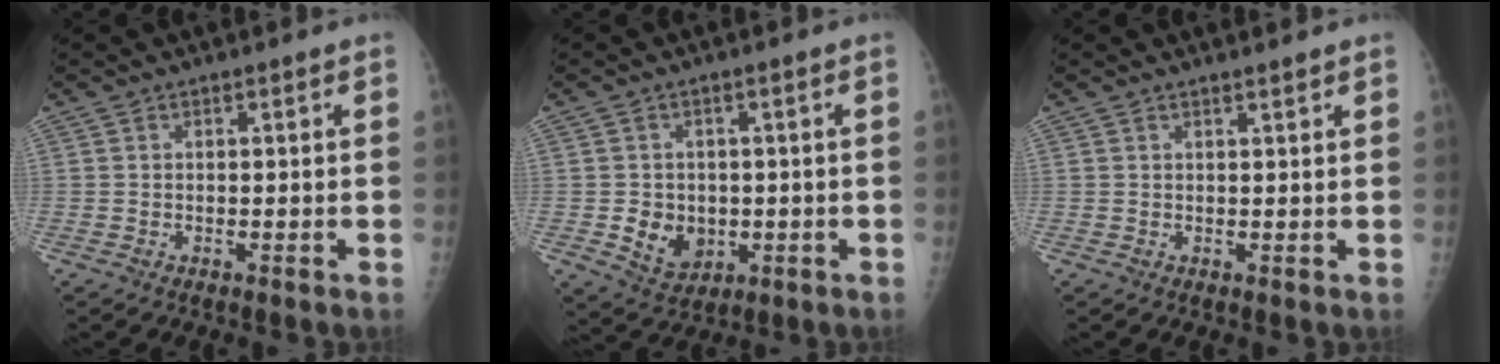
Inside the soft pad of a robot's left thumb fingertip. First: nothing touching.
{"total": 6.4, "force": [-0.9, 5.3, 3.5], "torque": [-0.032, -0.001, 0.002]}
{"total": 1.0, "force": [0.8, 0.0, 0.5], "torque": [-0.006, -0.007, 0.015]}